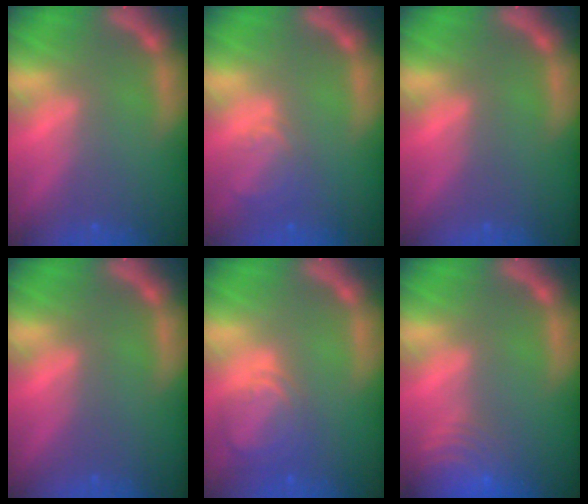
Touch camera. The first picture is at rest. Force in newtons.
{"total": 2.9}
{"total": 0.0}
{"total": 0.0}
{"total": 4.5}
{"total": 8.5}